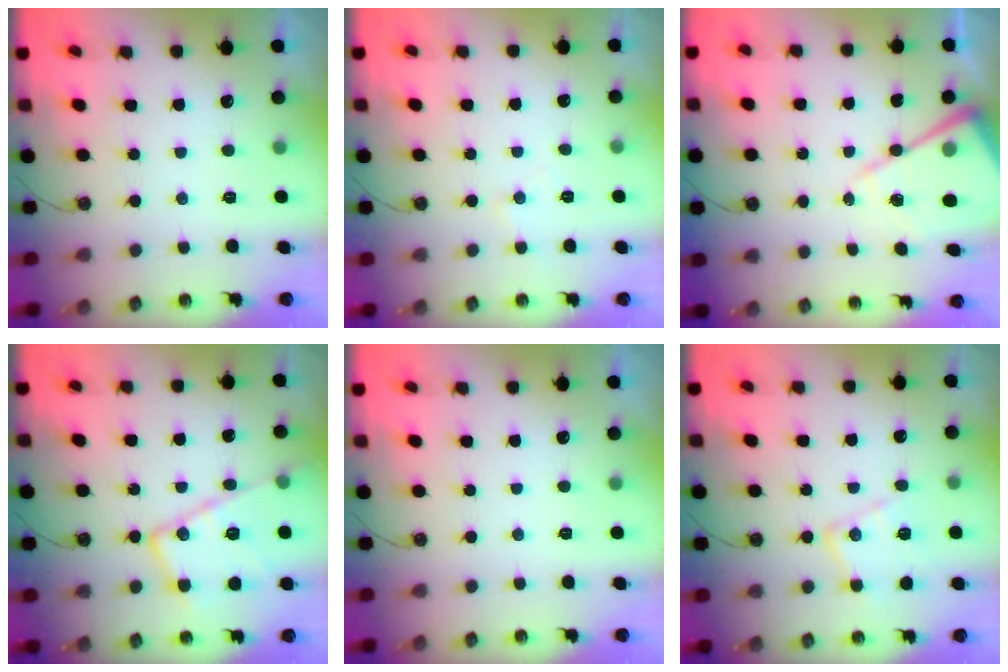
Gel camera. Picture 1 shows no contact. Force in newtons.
{"total": 4.7, "press": 4.6, "slide": 0.8}
{"total": 14.5, "press": 14.4, "slide": 1.1}
{"total": 18.5, "press": 18.4, "slide": 1.8}
{"total": 0.0}
{"total": 13.0, "press": 13.0, "slide": 0.9}